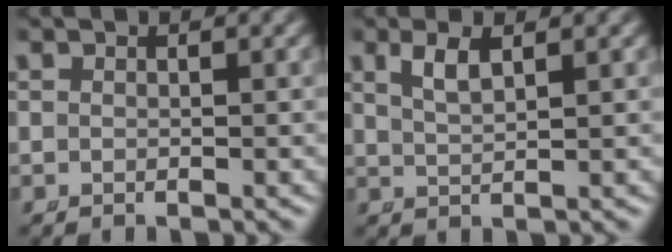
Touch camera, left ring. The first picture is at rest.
{"total": 1.8, "force": [1.0, 0.1, 1.5], "torque": [-0.031, -0.005, 0.030]}